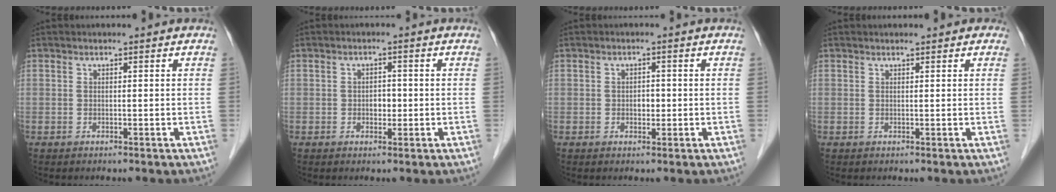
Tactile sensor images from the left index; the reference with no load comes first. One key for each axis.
{"total": 1.8, "fx": -0.3, "fy": 1.3, "fz": 1.3, "tx": -0.018, "ty": 0.004, "tz": -0.003}
{"total": 1.6, "fx": -0.2, "fy": 1.1, "fz": 1.1, "tx": -0.017, "ty": 0.003, "tz": -0.001}
{"total": 1.6, "fx": 1.3, "fy": 0.6, "fz": 0.7, "tx": -0.008, "ty": 0.014, "tz": 0.014}